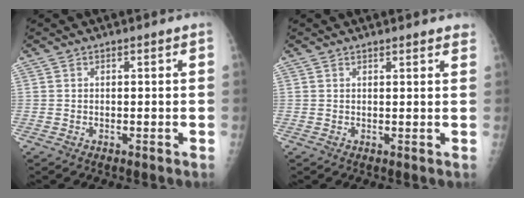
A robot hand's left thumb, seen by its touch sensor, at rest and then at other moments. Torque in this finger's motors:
{"motor_torque": [-0.17, -0.01, -0.26, 0.02, 0.03]}